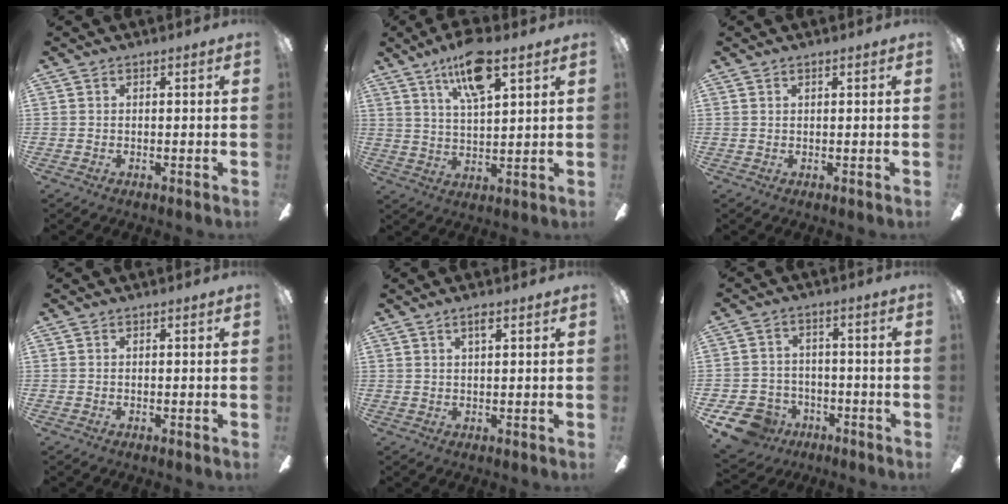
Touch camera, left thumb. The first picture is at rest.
{"total": 12.0, "force": [7.8, 3.5, 8.4], "torque": [-0.151, -0.024, 0.134]}
{"total": 0.6, "force": [0.4, 0.1, 0.3], "torque": [-0.007, 0.002, 0.008]}
{"total": 0.0}
{"total": 2.4, "force": [1.6, 0.5, 1.8], "torque": [-0.033, 0.001, 0.025]}
{"total": 9.5, "force": [-5.6, 6.9, 3.3], "torque": [-0.090, 0.035, -0.101]}